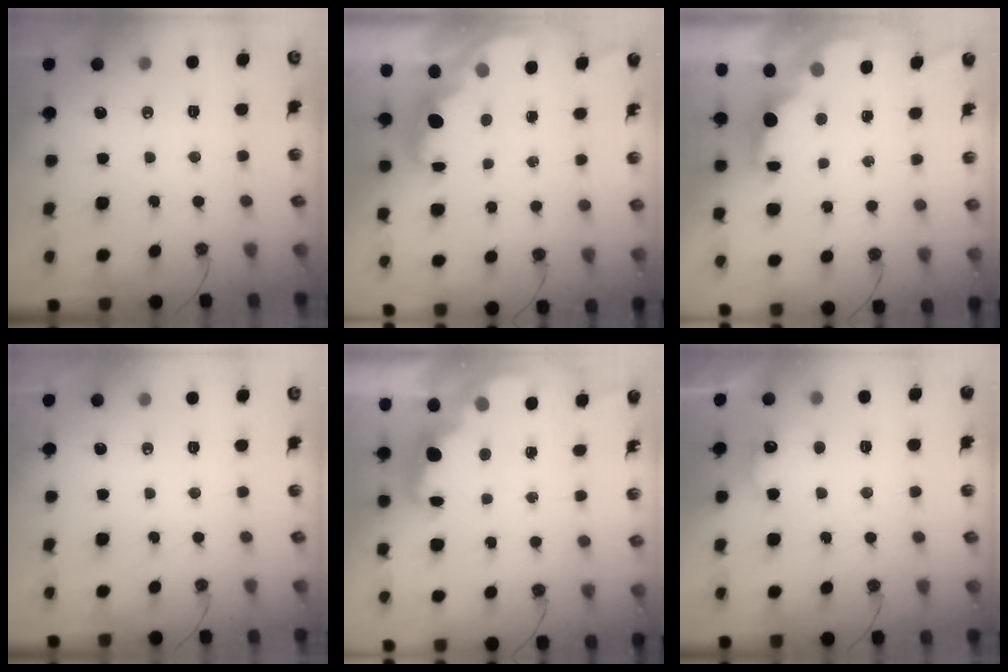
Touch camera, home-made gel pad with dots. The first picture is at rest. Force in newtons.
{"total": 1.7, "press": 1.6, "slide": 0.6}
{"total": 2.0, "press": 1.8, "slide": 0.8}
{"total": 0.0}
{"total": 2.6, "press": 2.6, "slide": 0.7}
{"total": 9.3, "press": 9.3, "slide": 0.5}